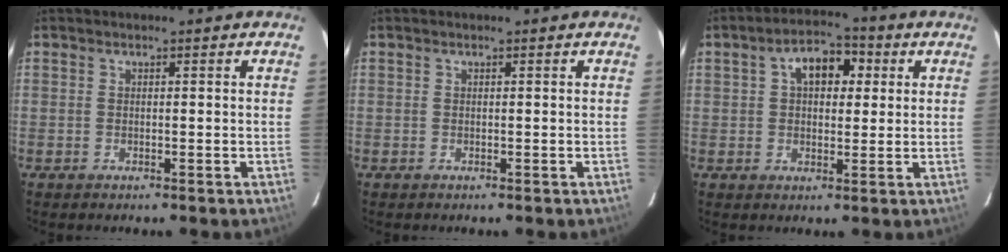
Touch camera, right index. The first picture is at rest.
{"total": 0.0}
{"total": 7.7, "force": [2.3, 4.7, 5.7], "torque": [-0.090, 0.032, 0.039]}